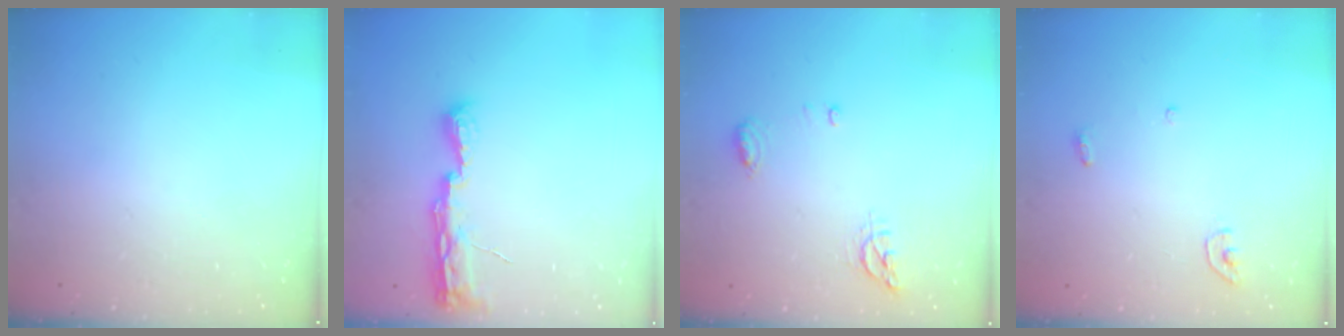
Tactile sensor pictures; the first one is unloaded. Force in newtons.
{"total": 8.5, "press": 8.5, "slide": 1.2}
{"total": 8.4, "press": 6.9, "slide": 4.9}
{"total": 3.4, "press": 3.4, "slide": 0.3}